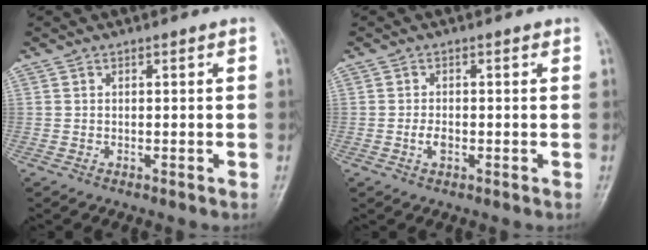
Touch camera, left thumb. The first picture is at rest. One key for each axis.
{"total": 2.0, "fx": -0.4, "fy": 1.2, "fz": 1.5, "tx": -0.026, "ty": 0.001, "tz": -0.008}